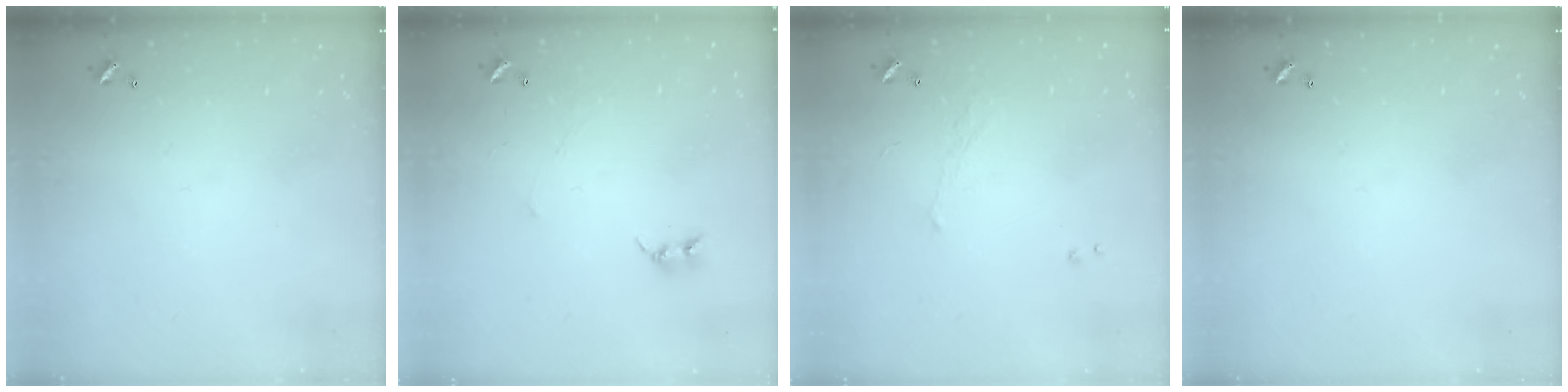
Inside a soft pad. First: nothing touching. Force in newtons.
{"total": 2.7, "press": 2.7, "slide": 0.3}
{"total": 0.7, "press": 0.0, "slide": 0.7}
{"total": 0.0}